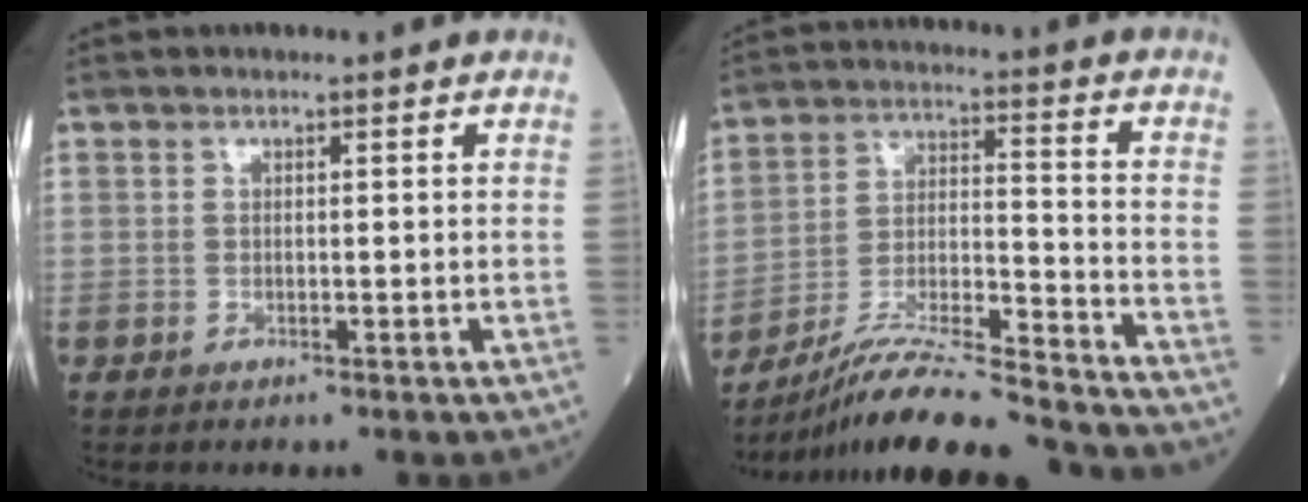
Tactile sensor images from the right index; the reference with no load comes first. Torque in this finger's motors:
{"motor_torque": [0.09, -0.40, 0.44, 0.10]}